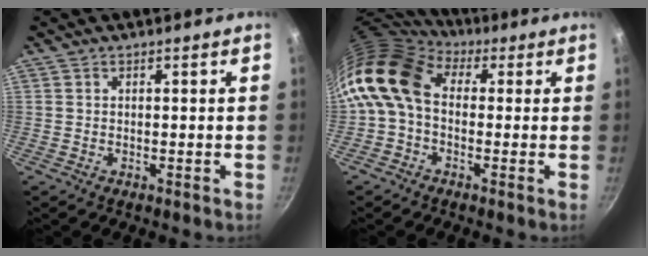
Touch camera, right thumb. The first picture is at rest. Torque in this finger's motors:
{"motor_torque": [2.26, 2.75, 1.82, -0.75, 0.28]}